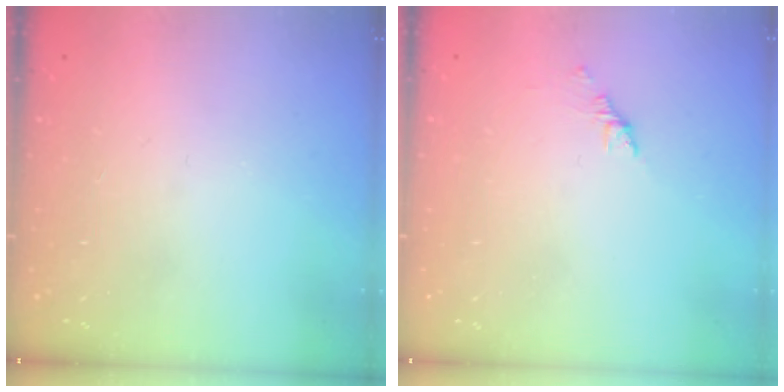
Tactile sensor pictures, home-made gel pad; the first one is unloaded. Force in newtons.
{"total": 1.1, "press": 1.0, "slide": 0.5}